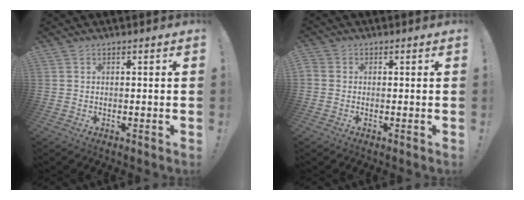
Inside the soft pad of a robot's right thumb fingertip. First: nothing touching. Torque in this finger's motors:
{"motor_torque": [-0.11, 0.40, 0.75, 0.30, 0.05]}